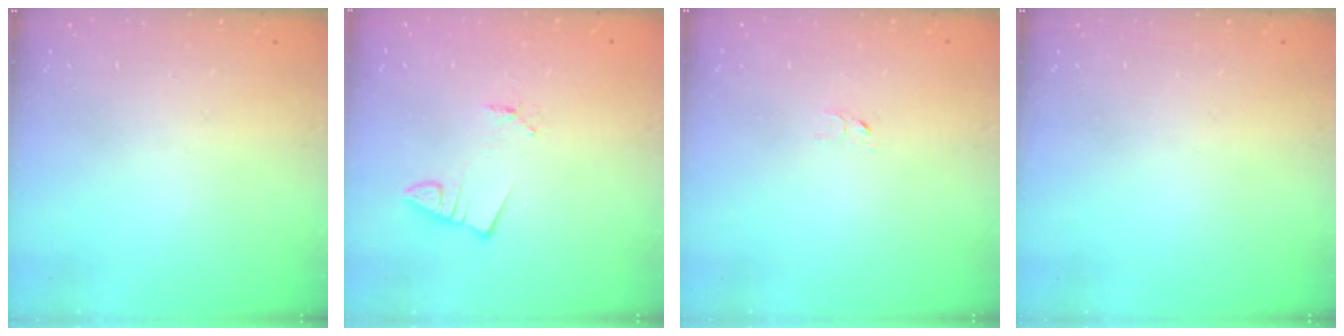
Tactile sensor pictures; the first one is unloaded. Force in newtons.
{"total": 1.0, "press": 1.0, "slide": 0.0}
{"total": 2.5, "press": 2.5, "slide": 0.2}
{"total": 0.0}